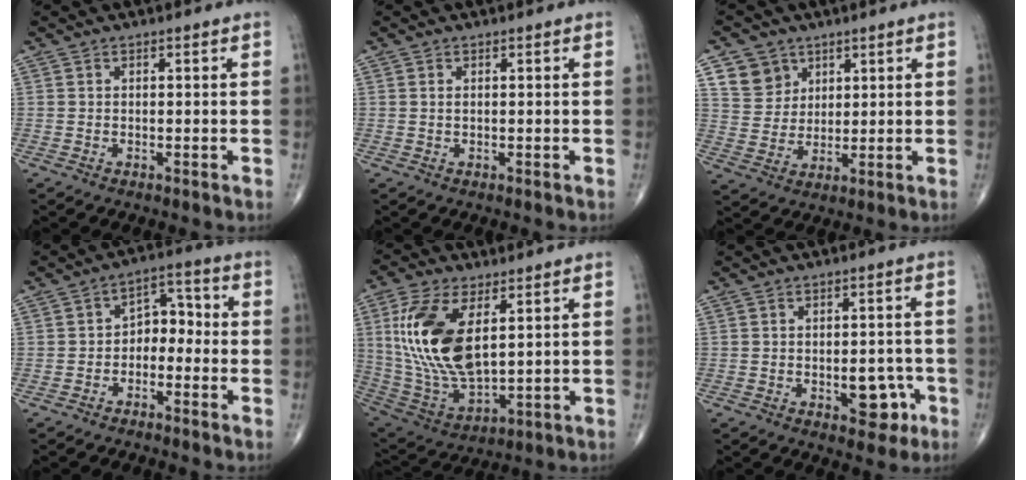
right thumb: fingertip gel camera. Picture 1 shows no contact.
{"total": 0.6, "force": [0.2, 0.3, 0.5], "torque": [-0.013, 0.002, 0.005]}
{"total": 7.3, "force": [3.9, 6.0, 1.4], "torque": [0.003, -0.026, 0.078]}
{"total": 6.0, "force": [-1.7, 4.2, 4.0], "torque": [-0.036, 0.041, -0.041]}
{"total": 18.7, "force": [4.6, 9.1, 15.7], "torque": [-0.318, -0.024, 0.100]}
{"total": 6.5, "force": [-2.4, 3.7, 4.8], "torque": [-0.032, 0.016, -0.025]}